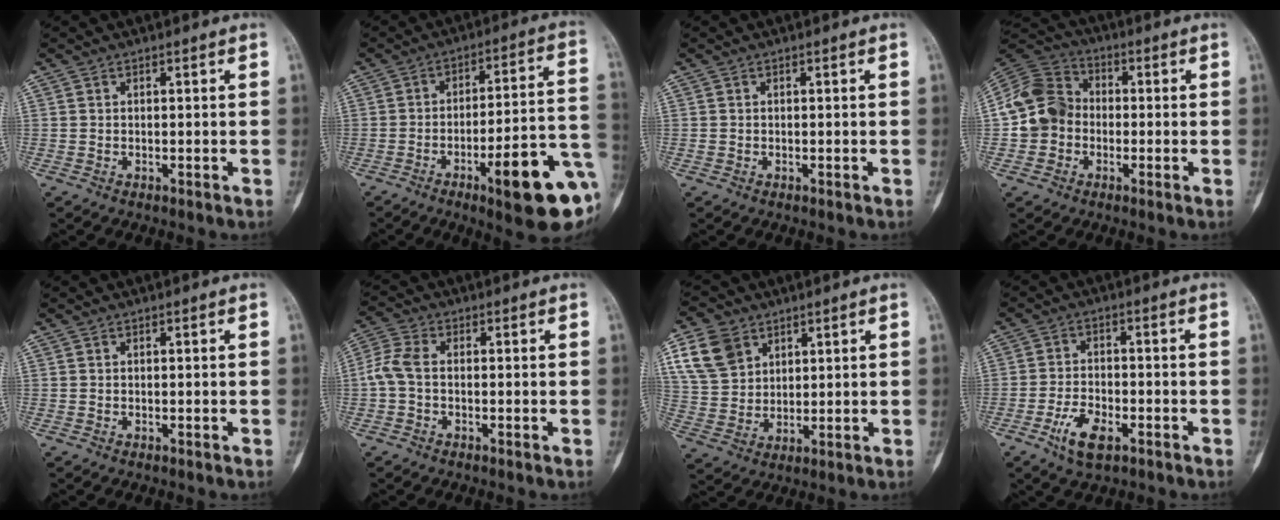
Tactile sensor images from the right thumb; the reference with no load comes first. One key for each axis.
{"total": 18.8, "fx": -7.2, "fy": 4.0, "fz": 17.0, "tx": -0.180, "ty": 0.033, "tz": -0.091}
{"total": 0.0}
{"total": 10.9, "fx": -1.3, "fy": 9.7, "fz": 4.7, "tx": -0.078, "ty": 0.031, "tz": -0.038}
{"total": 0.0}
{"total": 4.6, "fx": -0.5, "fy": 3.2, "fz": 3.3, "tx": -0.084, "ty": 0.011, "tz": -0.022}
{"total": 10.2, "fx": 5.0, "fy": 7.5, "fz": 4.8, "tx": -0.082, "ty": -0.011, "tz": 0.104}
{"total": 6.8, "fx": -3.6, "fy": 3.1, "fz": 4.9, "tx": -0.089, "ty": 0.011, "tz": -0.064}